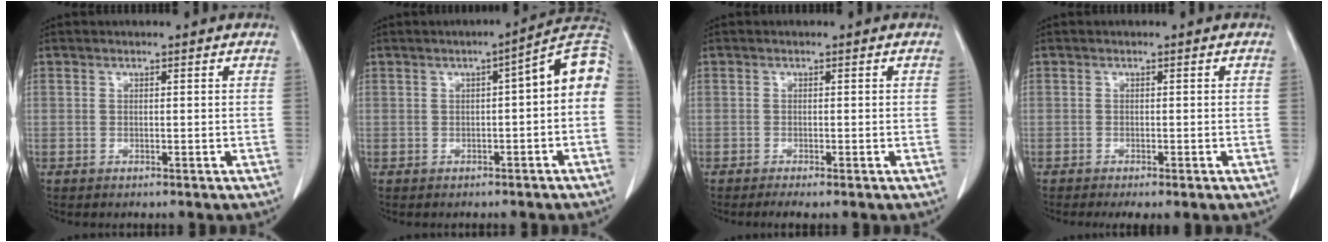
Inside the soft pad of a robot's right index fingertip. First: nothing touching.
{"total": 8.0, "force": [0.0, 1.4, 7.9], "torque": [-0.098, 0.031, -0.007]}
{"total": 1.5, "force": [-1.1, 0.1, 1.0], "torque": [-0.019, -0.005, -0.019]}
{"total": 2.6, "force": [-1.8, 0.8, 1.7], "torque": [-0.028, -0.008, -0.025]}